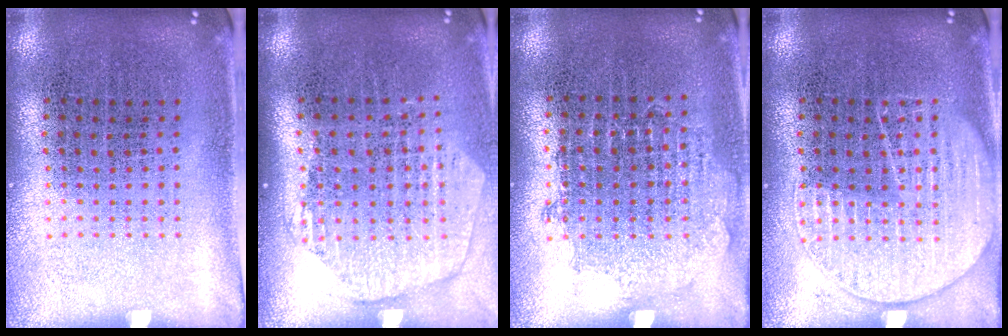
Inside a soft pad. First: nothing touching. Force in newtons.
{"total": 1.6, "press": 1.4, "slide": 0.7}
{"total": 0.8, "press": 0.8, "slide": 0.2}
{"total": 2.6, "press": 2.6, "slide": 0.3}